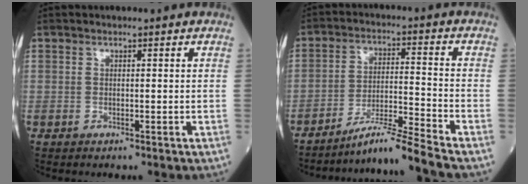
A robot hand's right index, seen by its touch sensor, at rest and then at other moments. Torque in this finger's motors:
{"motor_torque": [0.09, -0.21, 0.01, -0.01]}